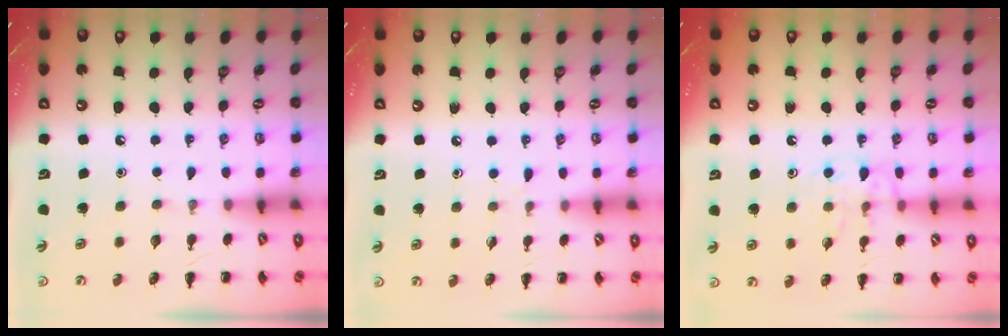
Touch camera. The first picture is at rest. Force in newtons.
{"total": 4.4, "press": 4.0, "slide": 2.0}
{"total": 10.3, "press": 10.3, "slide": 0.8}